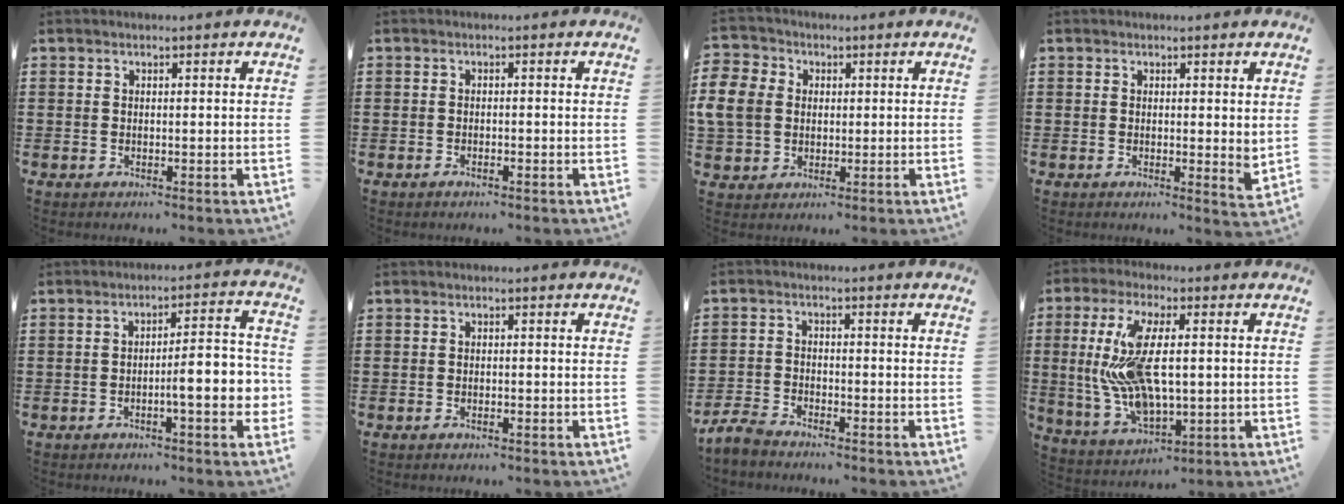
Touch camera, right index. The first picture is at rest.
{"total": 0.8, "force": [-0.7, 0.2, 0.2], "torque": [-0.008, -0.002, -0.013]}
{"total": 6.5, "force": [0.1, 5.8, 3.0], "torque": [-0.108, 0.004, -0.005]}
{"total": 1.8, "force": [1.0, 0.8, 1.3], "torque": [-0.013, -0.001, 0.016]}
{"total": 7.7, "force": [-2.2, 1.6, 7.1], "torque": [-0.102, -0.004, -0.041]}
{"total": 0.6, "force": [-0.6, 0.2, 0.2], "torque": [-0.007, -0.002, -0.010]}
{"total": 3.3, "force": [-3.1, 0.7, 0.7], "torque": [-0.029, 0.000, -0.068]}
{"total": 12.3, "force": [0.4, 5.2, 11.1], "torque": [-0.250, -0.009, 0.002]}